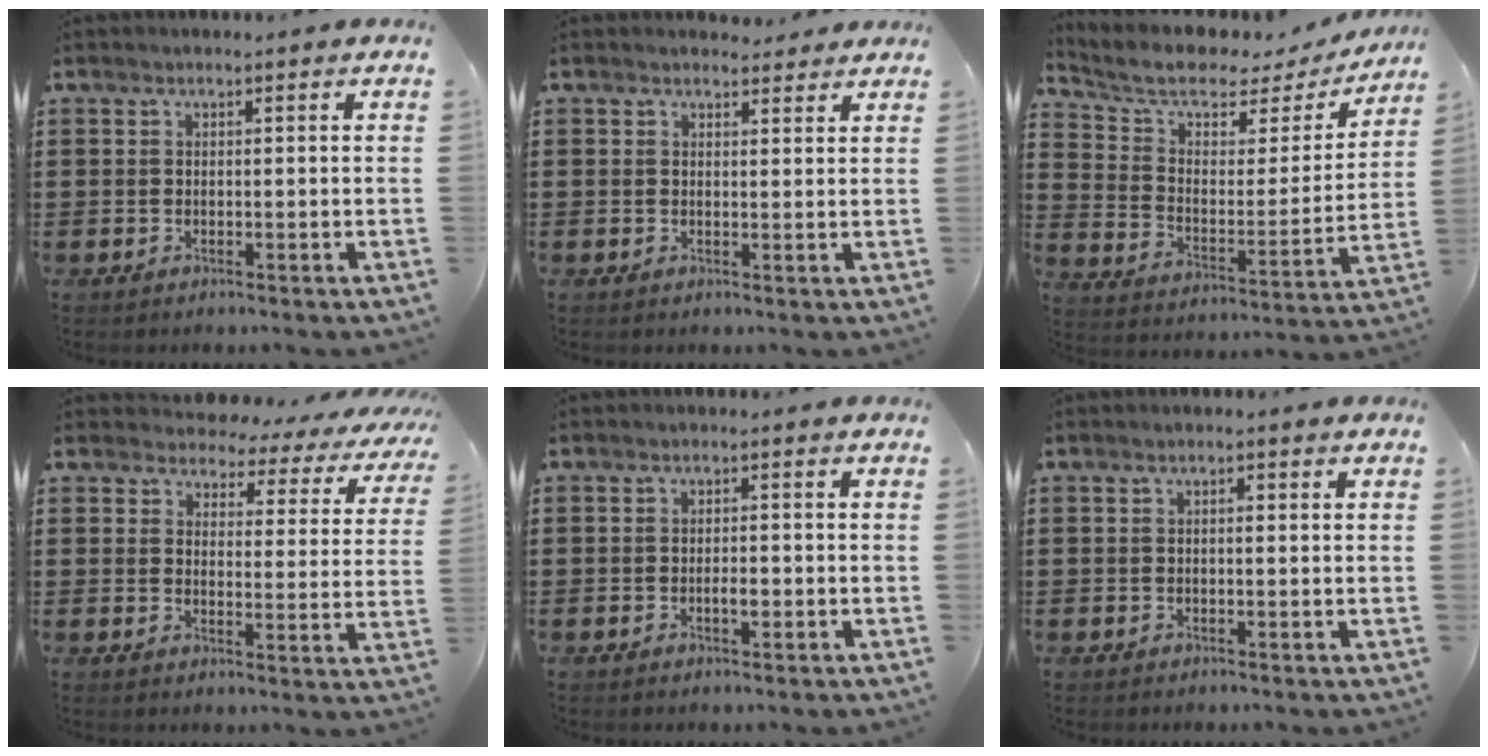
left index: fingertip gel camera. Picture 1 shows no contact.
{"total": 2.2, "force": [1.9, 1.1, 0.0], "torque": [0.001, -0.001, 0.034]}
{"total": 6.1, "force": [4.8, 2.5, 2.8], "torque": [-0.083, -0.034, 0.078]}
{"total": 3.3, "force": [3.0, 1.3, 0.7], "torque": [-0.027, -0.022, 0.044]}
{"total": 1.8, "force": [-0.4, 0.7, 1.6], "torque": [-0.030, 0.000, -0.007]}
{"total": 1.0, "force": [0.3, 0.2, 0.9], "torque": [-0.019, 0.002, 0.004]}